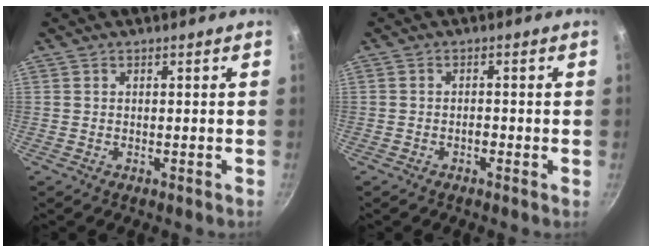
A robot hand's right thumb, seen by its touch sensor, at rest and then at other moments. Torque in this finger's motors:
{"motor_torque": [0.12, -0.05, 0.48, -0.29, -0.02]}